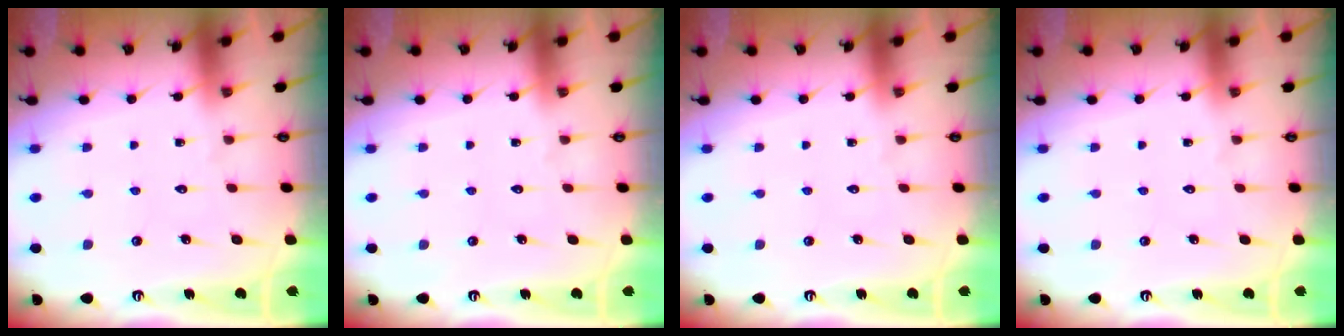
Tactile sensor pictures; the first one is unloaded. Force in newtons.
{"total": 0.0}
{"total": 0.0}
{"total": 0.0}